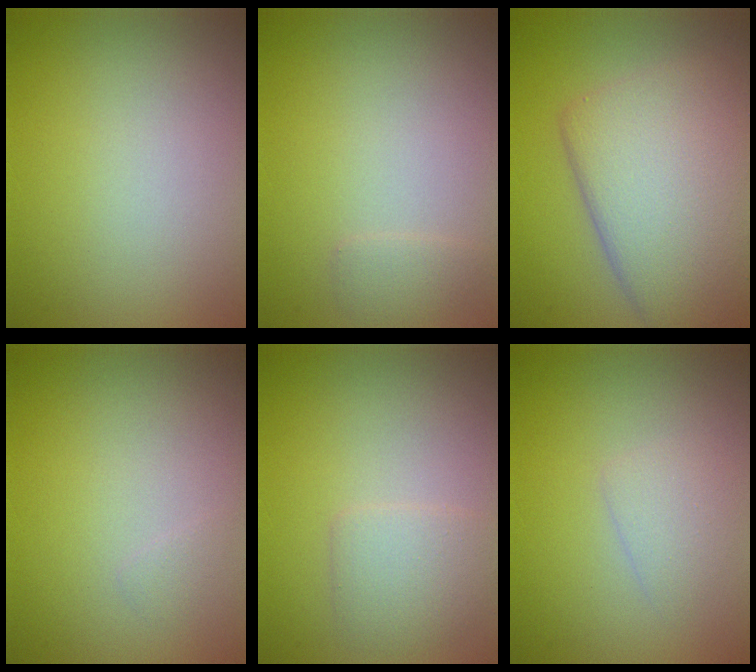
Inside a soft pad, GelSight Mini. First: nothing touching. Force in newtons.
{"total": 1.0, "press": 1.0, "slide": 0.1}
{"total": 8.9, "press": 8.9, "slide": 0.5}
{"total": 0.5, "press": 0.5, "slide": 0.0}
{"total": 2.2, "press": 2.2, "slide": 0.1}
{"total": 1.5, "press": 1.5, "slide": 0.1}